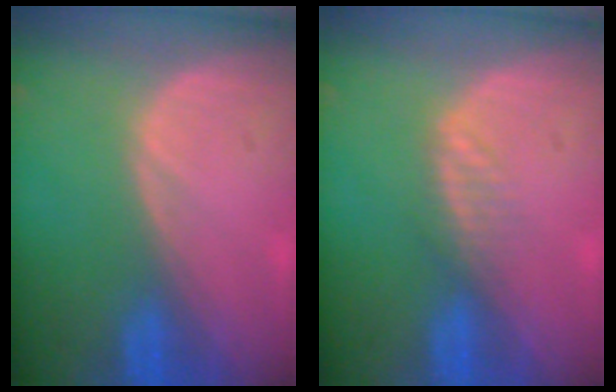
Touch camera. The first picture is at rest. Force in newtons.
{"total": 2.0, "press": 2.0, "slide": 0.2}